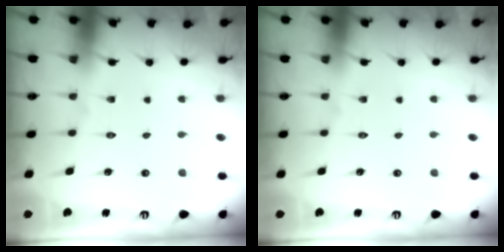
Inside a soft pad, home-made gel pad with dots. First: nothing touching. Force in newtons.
{"total": 0.0}